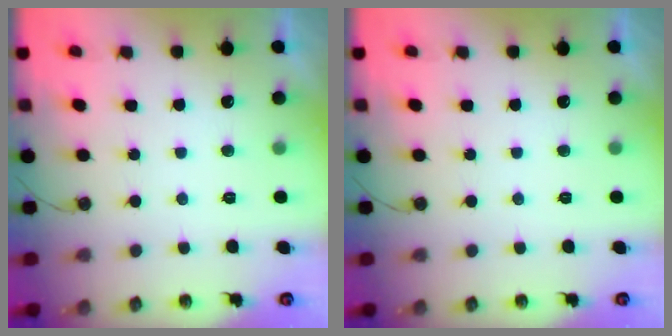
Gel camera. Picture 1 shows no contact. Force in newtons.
{"total": 0.0}